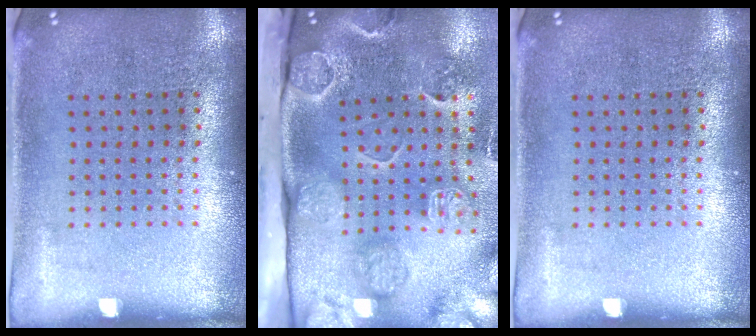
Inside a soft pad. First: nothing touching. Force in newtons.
{"total": 4.5, "press": 3.4, "slide": 2.8}
{"total": 0.0}